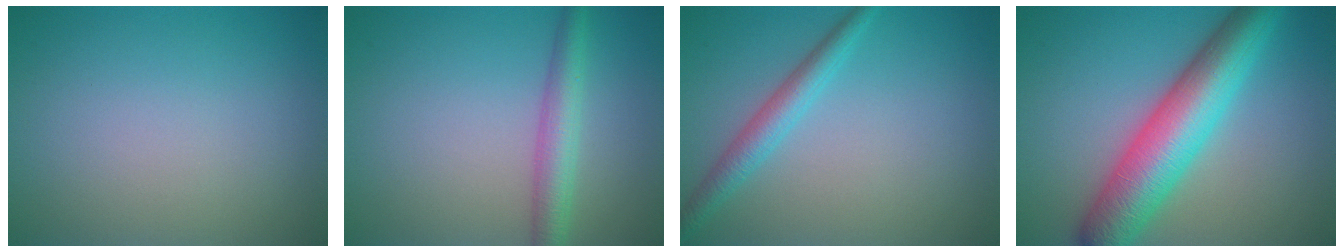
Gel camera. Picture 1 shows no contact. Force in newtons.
{"total": 3.4, "press": 3.4, "slide": 0.2}
{"total": 2.7, "press": 2.7, "slide": 0.1}
{"total": 9.0, "press": 9.0, "slide": 0.2}